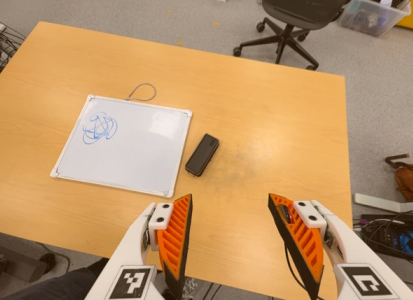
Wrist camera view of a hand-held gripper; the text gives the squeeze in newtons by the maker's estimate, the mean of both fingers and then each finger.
{"total": 0.0}